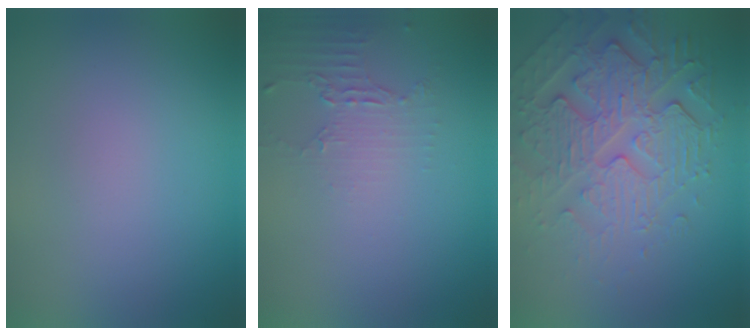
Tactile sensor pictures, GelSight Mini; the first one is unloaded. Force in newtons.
{"total": 1.9, "press": 1.4, "slide": 1.3}
{"total": 6.8, "press": 5.1, "slide": 4.4}